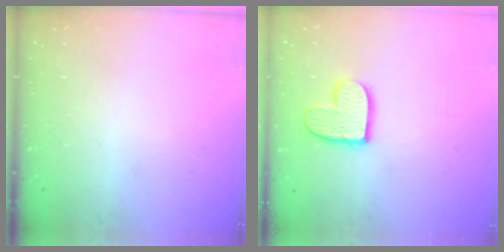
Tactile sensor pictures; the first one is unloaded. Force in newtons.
{"total": 11.0, "press": 10.9, "slide": 0.9}